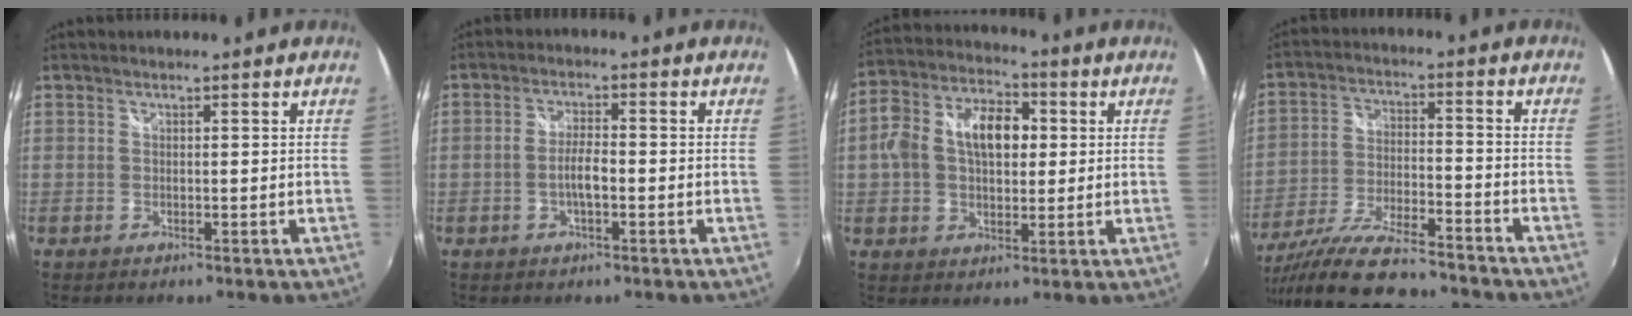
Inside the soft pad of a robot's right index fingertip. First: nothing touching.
{"total": 3.5, "force": [-1.2, 0.8, 3.2], "torque": [-0.066, 0.007, -0.021]}
{"total": 11.9, "force": [1.3, 7.6, 9.1], "torque": [-0.174, 0.034, 0.018]}
{"total": 18.5, "force": [-16.1, 3.0, 8.7], "torque": [-0.177, -0.044, -0.270]}